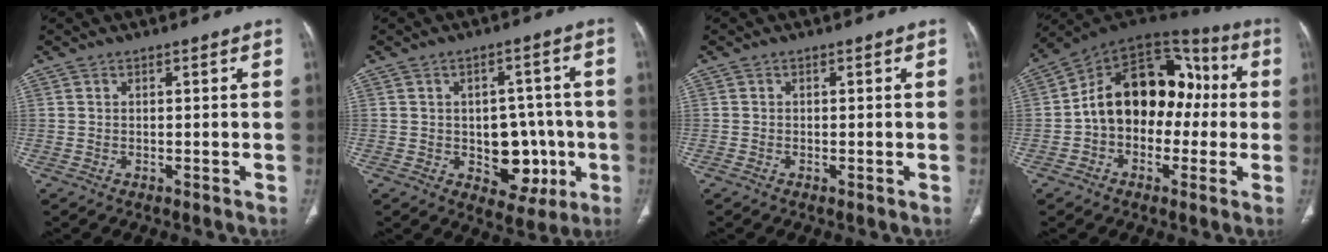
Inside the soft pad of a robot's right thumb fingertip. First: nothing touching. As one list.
[{"total": 10.4, "force": [-2.2, 7.3, 7.2], "torque": [-0.045, 0.016, -0.016]}, {"total": 0.6, "force": [-0.3, 0.3, 0.5], "torque": [-0.012, -0.002, -0.007]}, {"total": 18.5, "force": [-0.5, 13.0, 13.2], "torque": [-0.160, 0.058, -0.019]}]